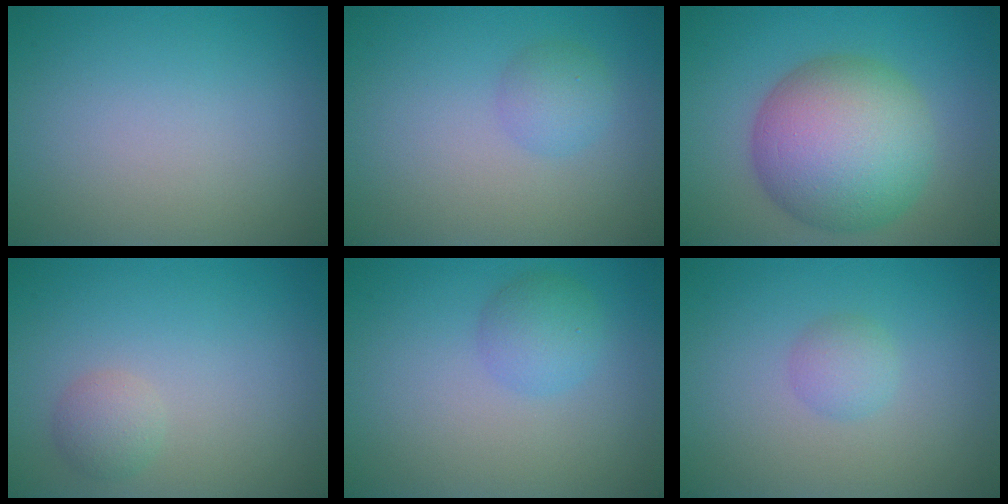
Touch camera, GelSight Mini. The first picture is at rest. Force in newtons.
{"total": 1.8, "press": 1.8, "slide": 0.1}
{"total": 10.8, "press": 10.8, "slide": 0.3}
{"total": 1.6, "press": 1.6, "slide": 0.1}
{"total": 2.4, "press": 2.4, "slide": 0.1}
{"total": 1.5, "press": 1.5, "slide": 0.1}